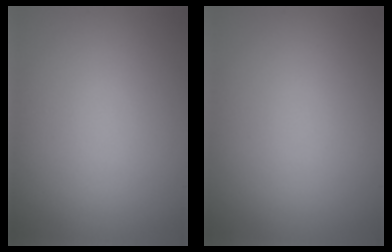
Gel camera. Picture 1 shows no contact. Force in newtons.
{"total": 0.0}